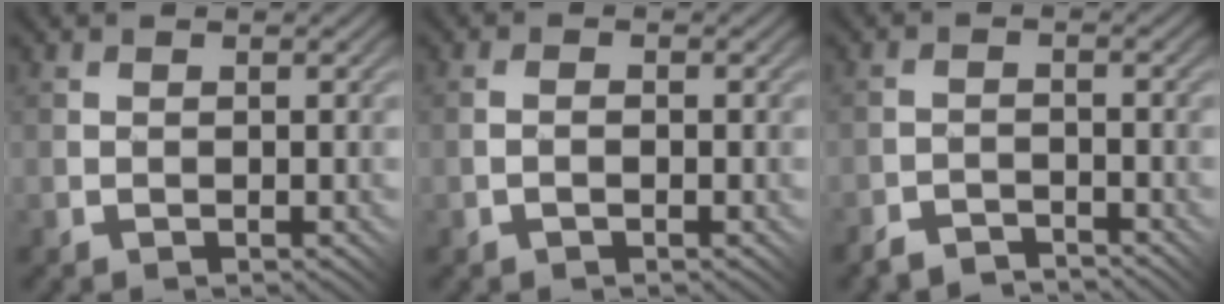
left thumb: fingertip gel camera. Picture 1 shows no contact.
{"total": 1.4, "force": [-0.4, 0.9, 1.0], "torque": [-0.002, 0.008, -0.012]}
{"total": 2.8, "force": [-2.8, 0.1, 0.1], "torque": [0.001, 0.009, -0.059]}